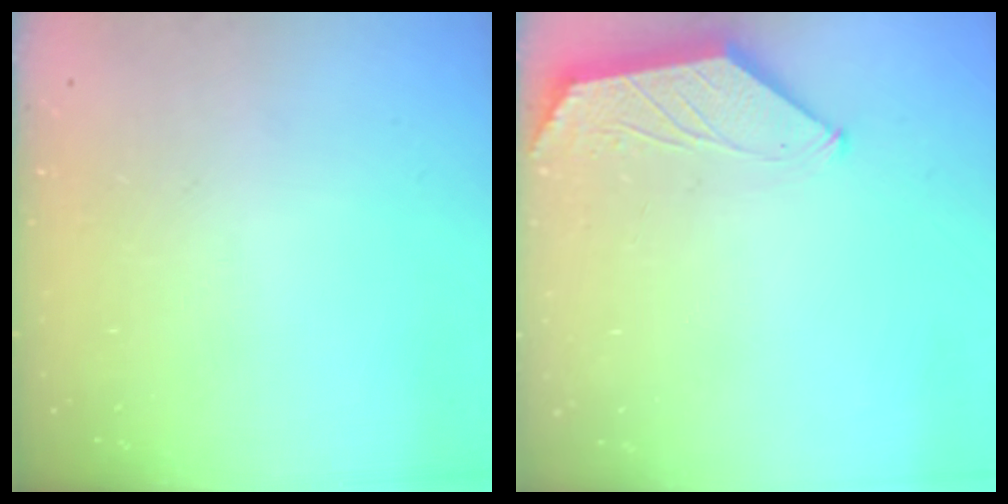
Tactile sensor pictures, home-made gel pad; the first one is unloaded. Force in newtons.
{"total": 1.0, "press": 1.0, "slide": 0.2}